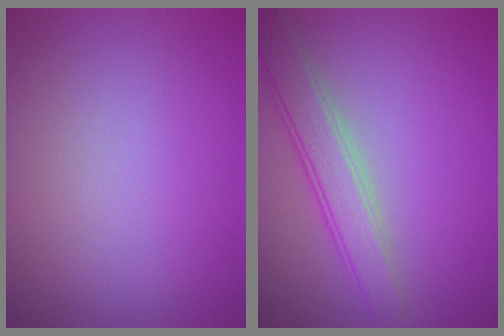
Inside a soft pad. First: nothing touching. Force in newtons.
{"total": 4.0, "press": 4.0, "slide": 0.1}